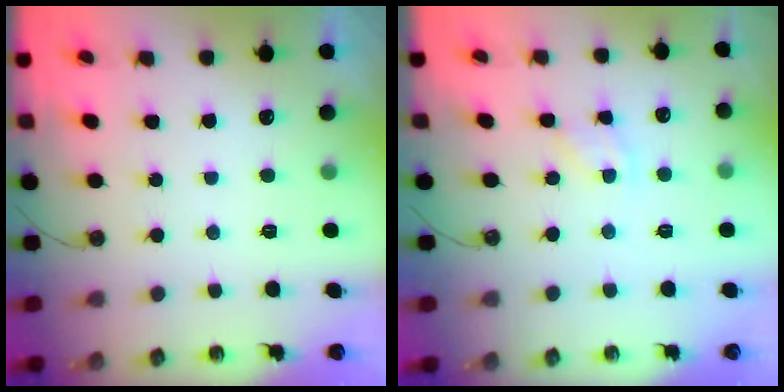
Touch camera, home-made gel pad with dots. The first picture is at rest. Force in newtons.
{"total": 3.9, "press": 3.9, "slide": 0.5}